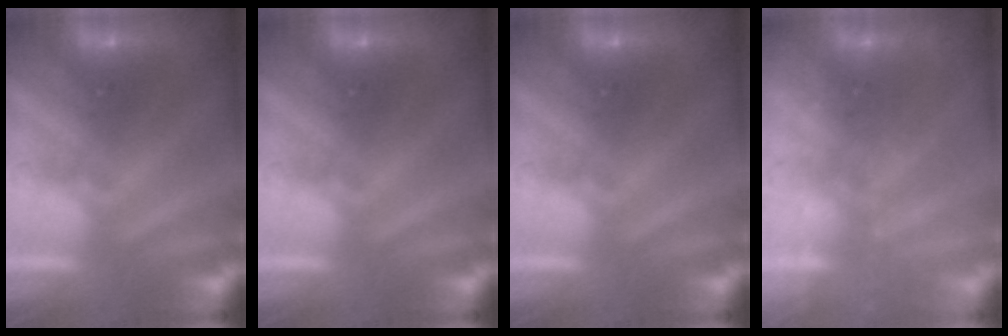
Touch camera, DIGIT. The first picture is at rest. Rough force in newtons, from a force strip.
{"total": 0.0}
{"total": 0.0}
{"total": 1.8}